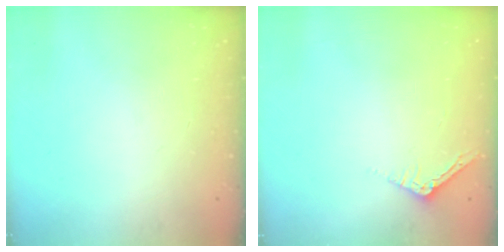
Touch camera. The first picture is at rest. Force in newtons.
{"total": 2.5, "press": 2.5, "slide": 0.2}